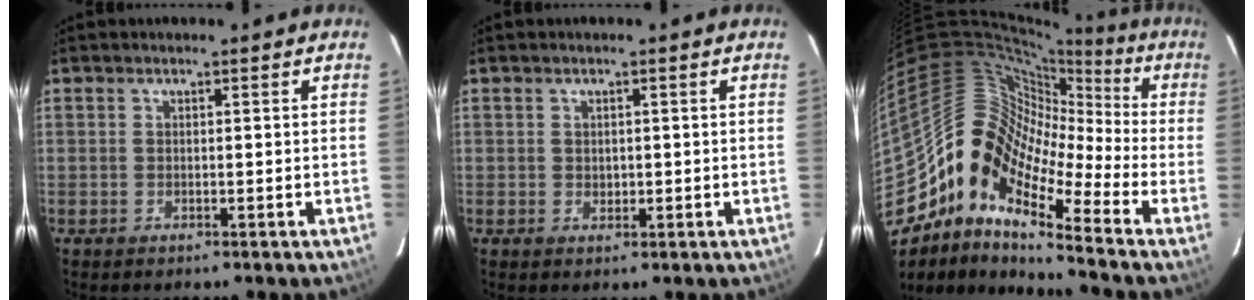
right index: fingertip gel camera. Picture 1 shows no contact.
{"total": 1.4, "force": [0.2, 1.3, 0.4], "torque": [-0.003, 0.001, 0.006]}
{"total": 14.1, "force": [-6.8, 7.4, 9.8], "torque": [-0.156, 0.010, -0.156]}